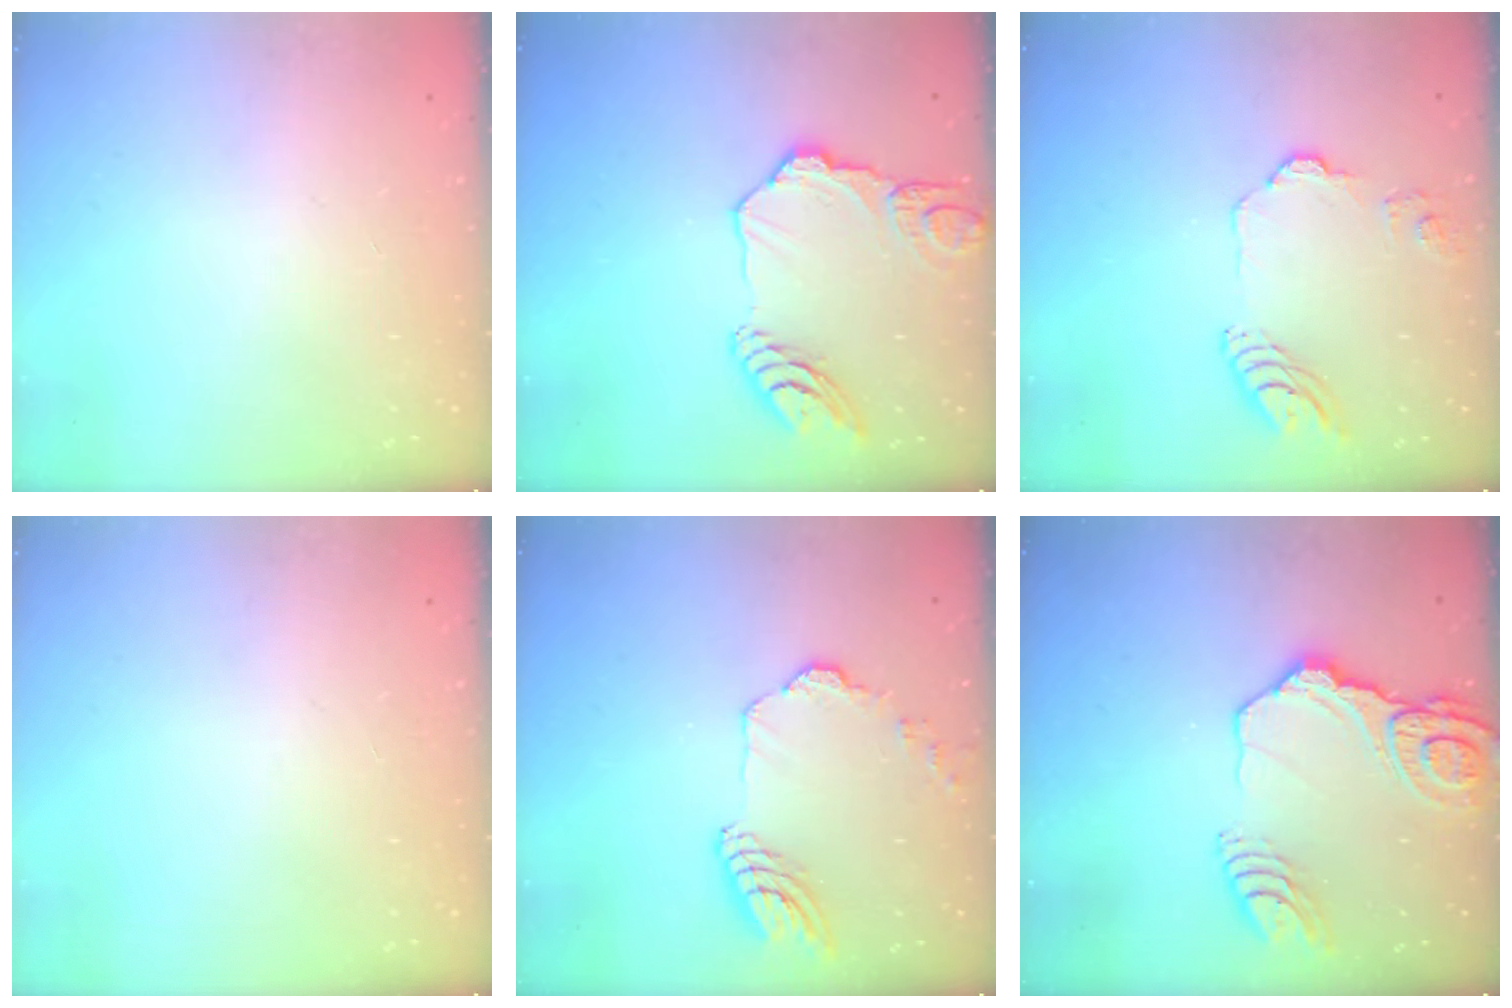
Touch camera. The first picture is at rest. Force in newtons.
{"total": 14.1, "press": 14.0, "slide": 1.4}
{"total": 11.4, "press": 11.3, "slide": 1.6}
{"total": 0.0}
{"total": 13.7, "press": 13.6, "slide": 1.4}
{"total": 18.6, "press": 18.5, "slide": 2.1}